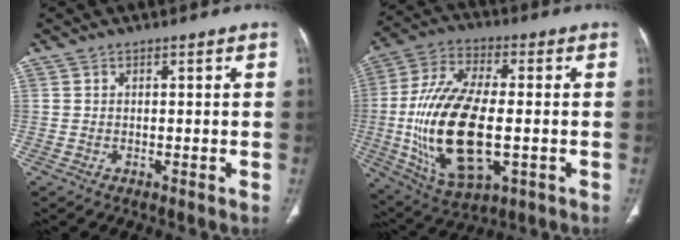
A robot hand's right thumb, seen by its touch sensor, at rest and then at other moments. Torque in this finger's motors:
{"motor_torque": [1.66, 2.40, 2.50, -0.02, 0.75]}